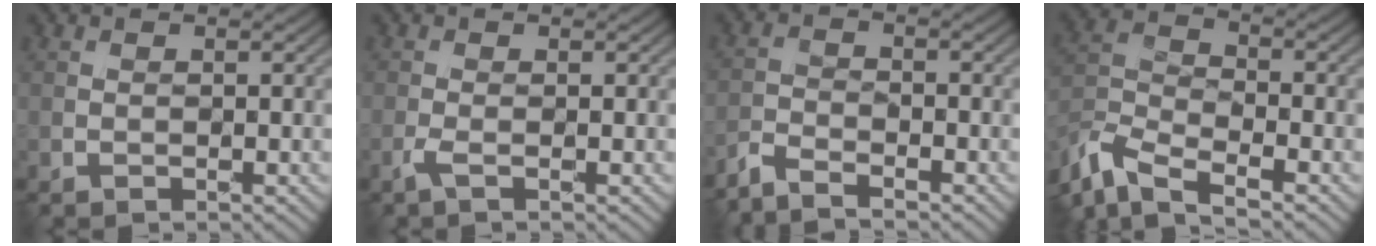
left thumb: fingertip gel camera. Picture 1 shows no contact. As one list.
[{"total": 1.2, "force": [-0.6, 0.1, 1.0], "torque": [-0.029, 0.003, -0.018]}, {"total": 3.7, "force": [-3.5, 0.6, 1.2], "torque": [-0.033, -0.008, -0.077]}, {"total": 8.8, "force": [-7.0, 2.9, 4.6], "torque": [-0.107, -0.013, -0.151]}]